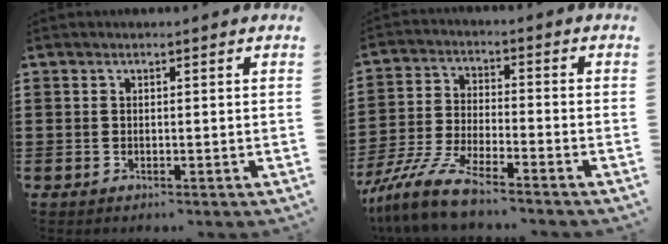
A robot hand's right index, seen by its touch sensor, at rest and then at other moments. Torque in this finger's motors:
{"motor_torque": [1.46, 0.68, 0.69, 0.21]}